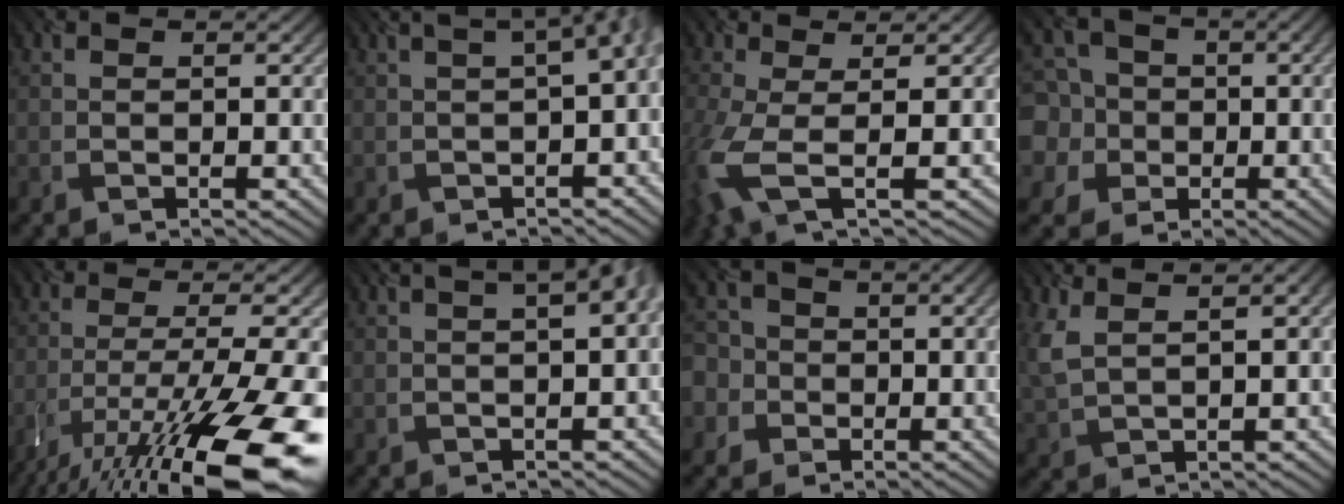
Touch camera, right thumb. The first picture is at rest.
{"total": 6.3, "force": [0.4, 2.4, 5.8], "torque": [-0.048, 0.021, 0.002]}
{"total": 7.0, "force": [-1.3, 2.2, 6.6], "torque": [-0.156, -0.014, -0.028]}
{"total": 8.9, "force": [-0.9, 8.6, 2.2], "torque": [-0.100, 0.000, -0.041]}
{"total": 17.7, "force": [-11.1, 4.1, 13.2], "torque": [-0.231, -0.019, -0.184]}
{"total": 6.3, "force": [1.4, 2.4, 5.7], "torque": [-0.042, 0.026, 0.001]}
{"total": 6.2, "force": [-1.1, 5.9, 1.5], "torque": [-0.058, 0.005, -0.050]}
{"total": 5.3, "force": [2.4, 2.1, 4.2], "torque": [-0.106, 0.007, 0.057]}